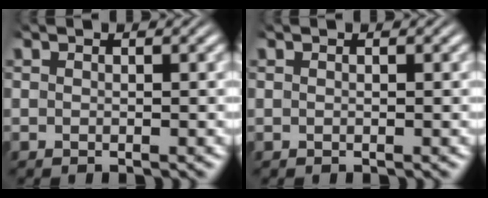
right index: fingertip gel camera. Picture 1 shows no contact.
{"total": 0.0}